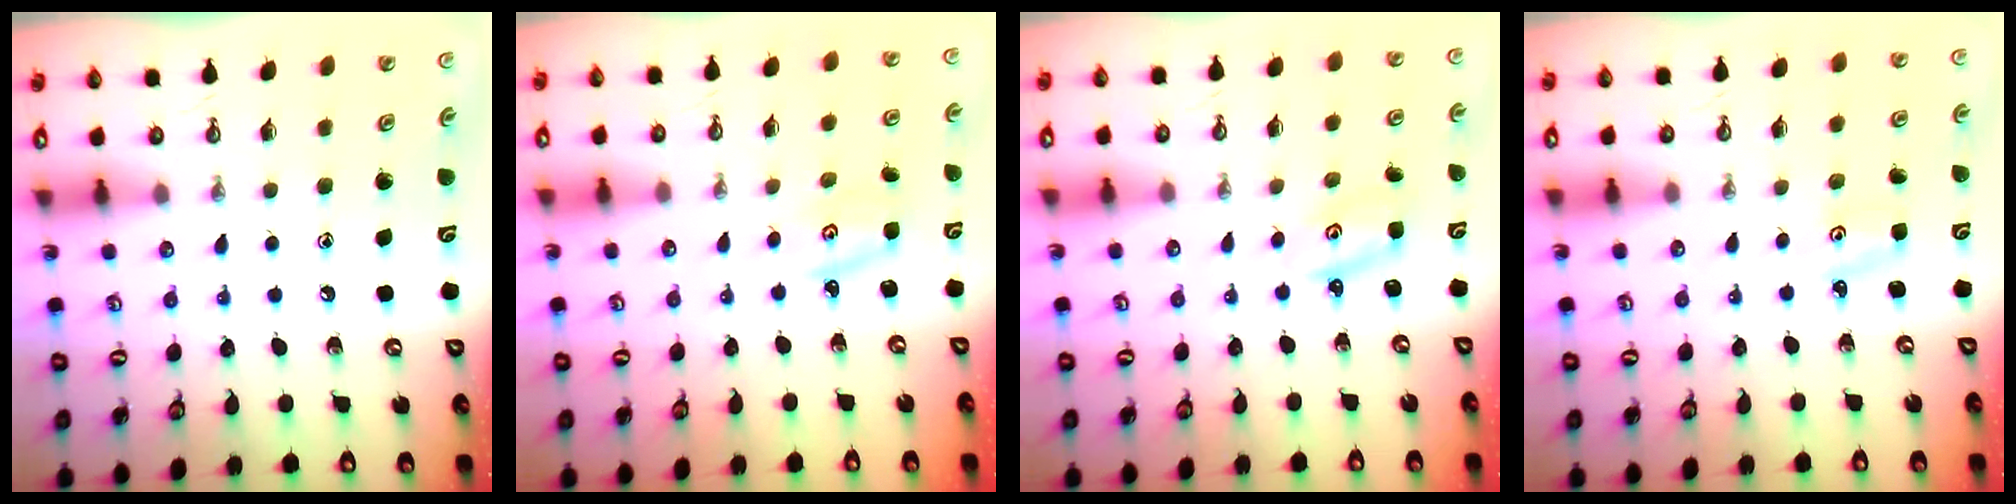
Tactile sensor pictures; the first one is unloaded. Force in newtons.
{"total": 2.8, "press": 2.8, "slide": 0.4}
{"total": 2.2, "press": 2.2, "slide": 0.2}
{"total": 2.6, "press": 2.6, "slide": 0.3}